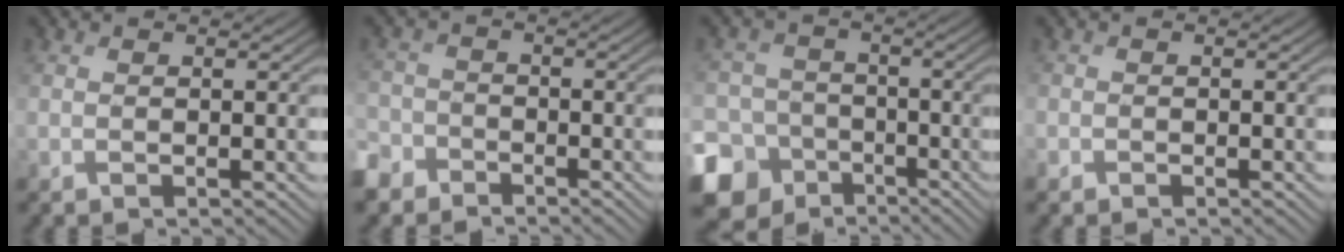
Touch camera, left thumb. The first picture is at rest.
{"total": 4.5, "force": [-3.2, 2.9, 1.1], "torque": [-0.037, -0.006, -0.074]}
{"total": 12.5, "force": [-6.6, 10.0, 3.5], "torque": [-0.120, -0.044, -0.130]}
{"total": 0.7, "force": [-0.3, 0.6, -0.1], "torque": [0.007, -0.005, -0.010]}